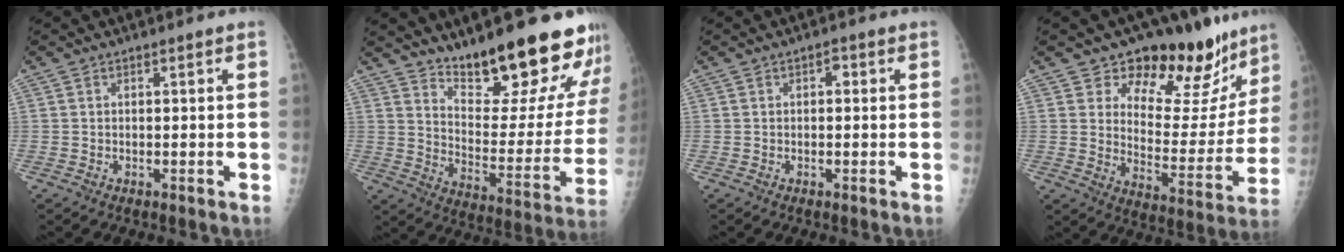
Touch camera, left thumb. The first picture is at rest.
{"total": 22.5, "force": [18.0, 5.7, 12.1], "torque": [-0.131, -0.128, 0.258]}
{"total": 1.2, "force": [0.2, 0.8, 0.9], "torque": [-0.003, 0.004, -0.003]}
{"total": 19.4, "force": [15.1, 9.5, 7.6], "torque": [-0.031, -0.108, 0.200]}